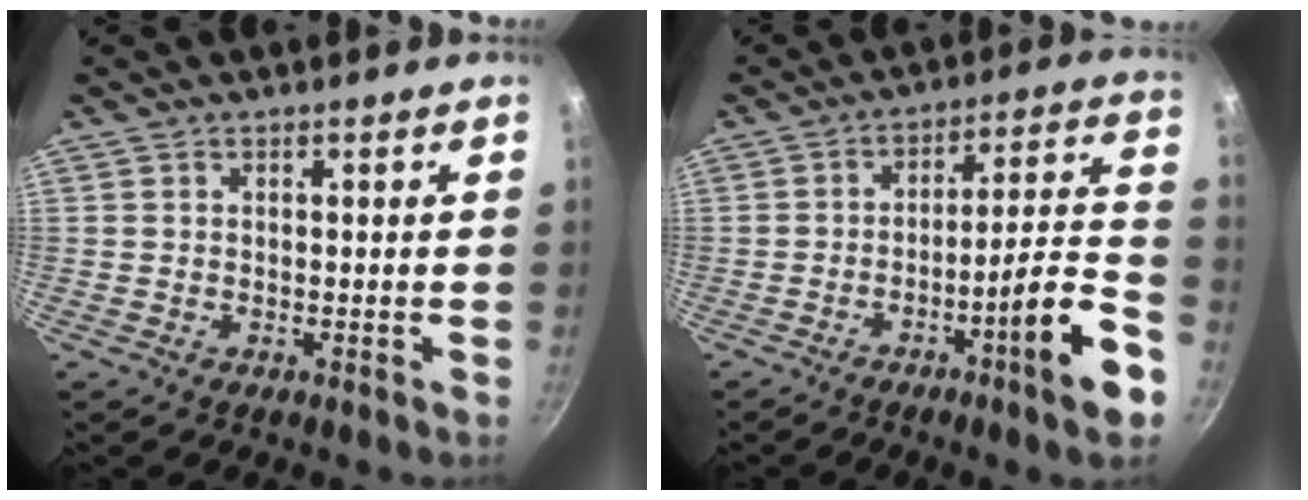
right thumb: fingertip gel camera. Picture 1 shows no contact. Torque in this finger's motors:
{"motor_torque": [2.62, 2.39, 2.23, -0.52, 0.15]}